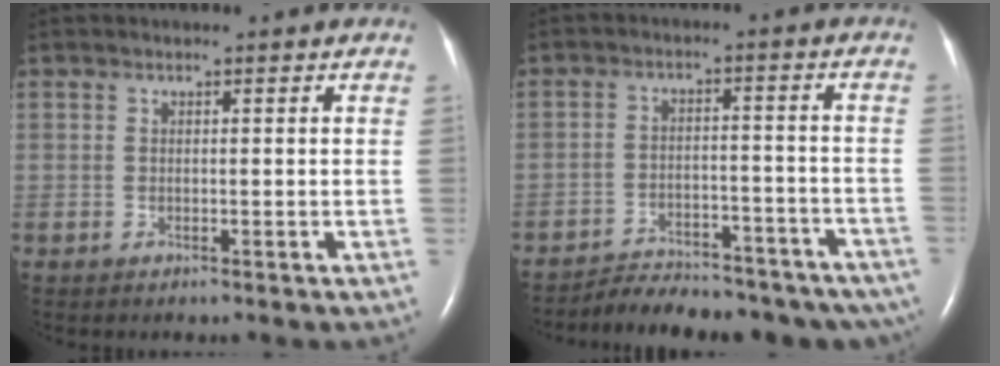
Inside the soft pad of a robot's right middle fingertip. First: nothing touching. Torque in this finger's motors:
{"motor_torque": [1.08, -1.07, 0.14, 0.06]}